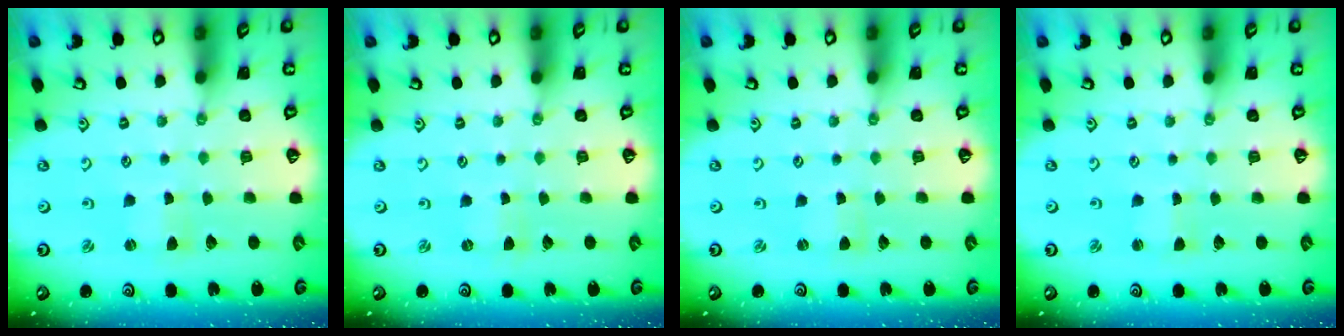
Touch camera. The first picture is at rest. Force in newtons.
{"total": 0.0}
{"total": 0.9, "press": 0.9, "slide": 0.0}
{"total": 0.7, "press": 0.7, "slide": 0.0}